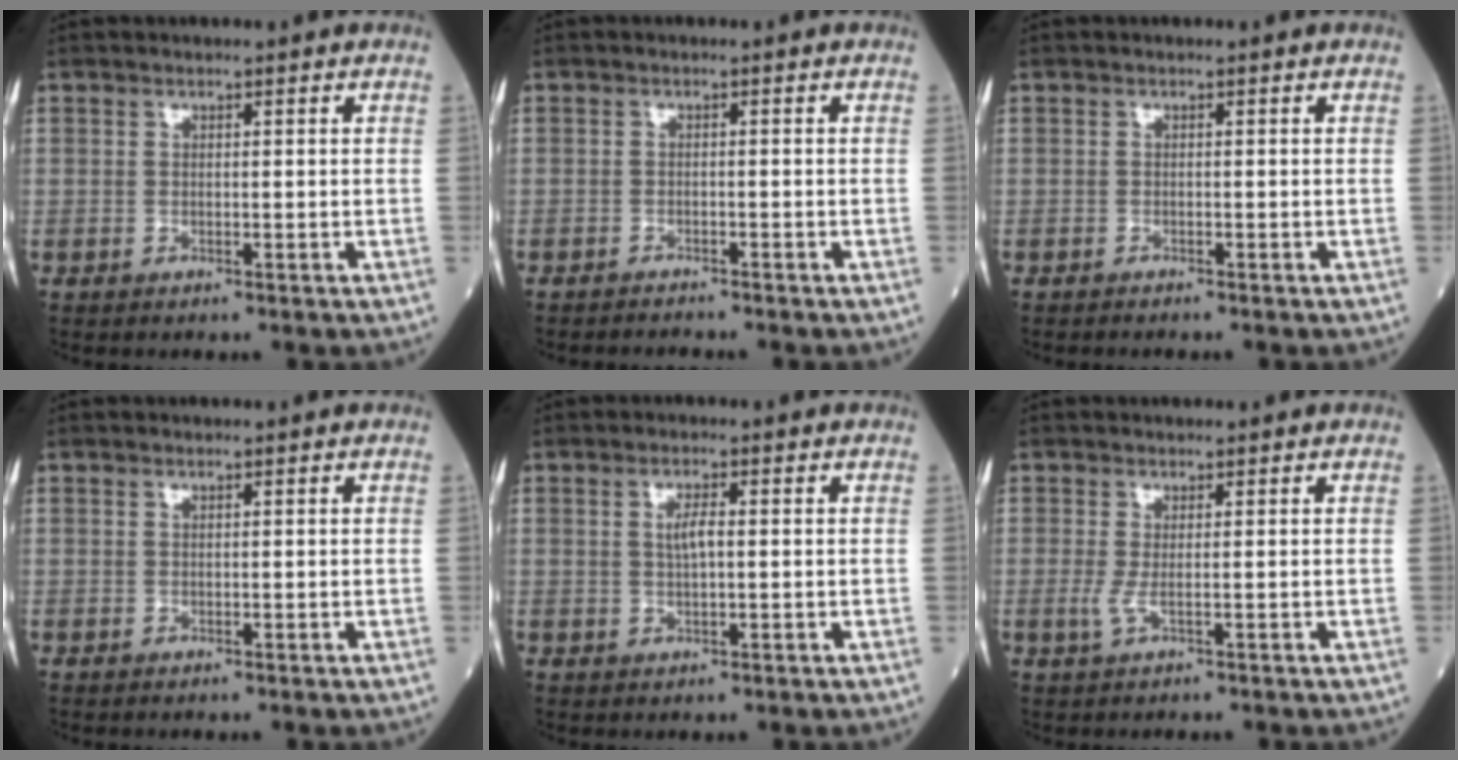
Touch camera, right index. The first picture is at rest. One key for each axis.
{"total": 1.5, "fx": -1.4, "fy": -0.4, "fz": -0.2, "tx": -0.003, "ty": -0.009, "tz": -0.021}
{"total": 0.9, "fx": -0.8, "fy": -0.2, "fz": 0.3, "tx": -0.010, "ty": -0.004, "tz": -0.012}
{"total": 0.0}
{"total": 2.5, "fx": 0.3, "fy": 0.6, "fz": 2.4, "tx": -0.047, "ty": 0.002, "tz": 0.006}
{"total": 1.5, "fx": -0.2, "fy": -0.3, "fz": 1.4, "tx": -0.042, "ty": -0.007, "tz": -0.003}